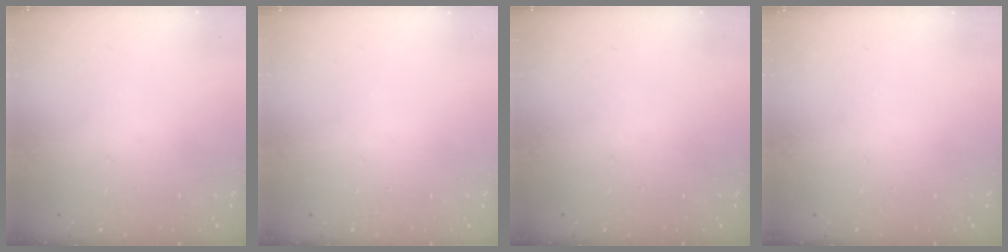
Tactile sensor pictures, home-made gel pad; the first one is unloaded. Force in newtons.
{"total": 0.0}
{"total": 0.0}
{"total": 0.0}